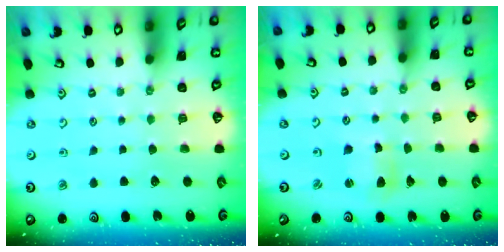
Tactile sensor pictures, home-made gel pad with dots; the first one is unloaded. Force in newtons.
{"total": 4.8, "press": 4.7, "slide": 0.6}